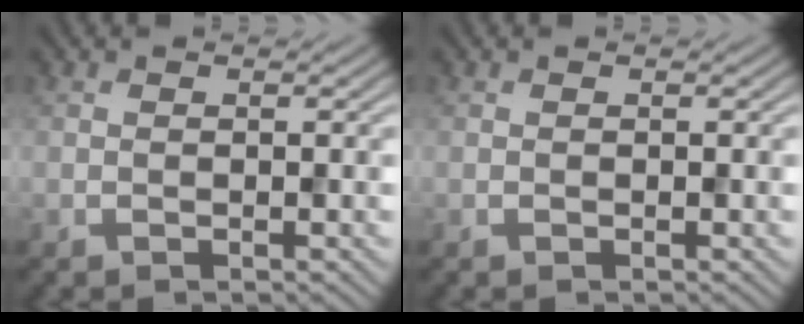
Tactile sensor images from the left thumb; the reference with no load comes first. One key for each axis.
{"total": 0.0}